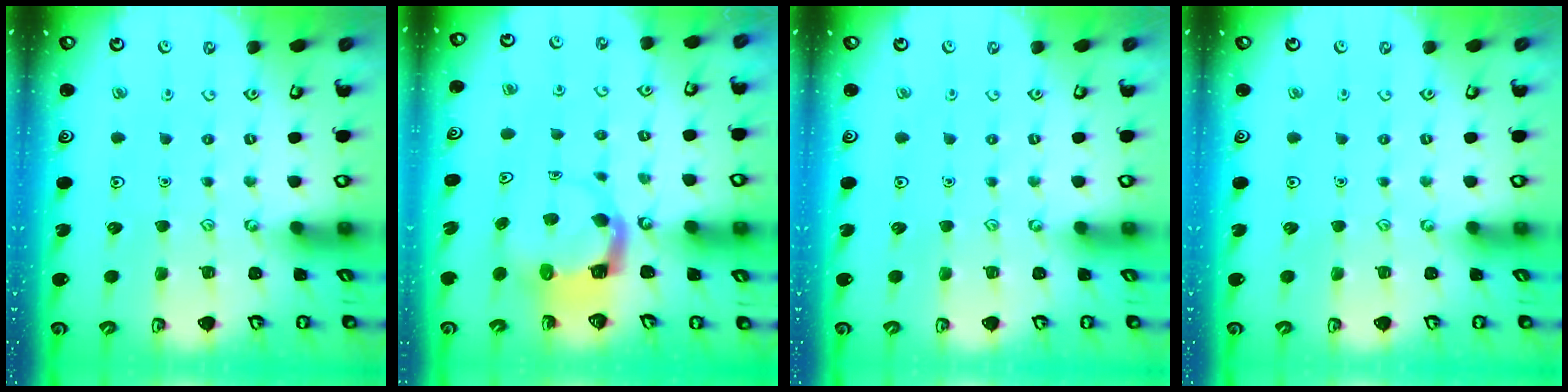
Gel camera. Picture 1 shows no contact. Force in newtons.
{"total": 3.9, "press": 3.9, "slide": 0.3}
{"total": 0.0}
{"total": 0.0}